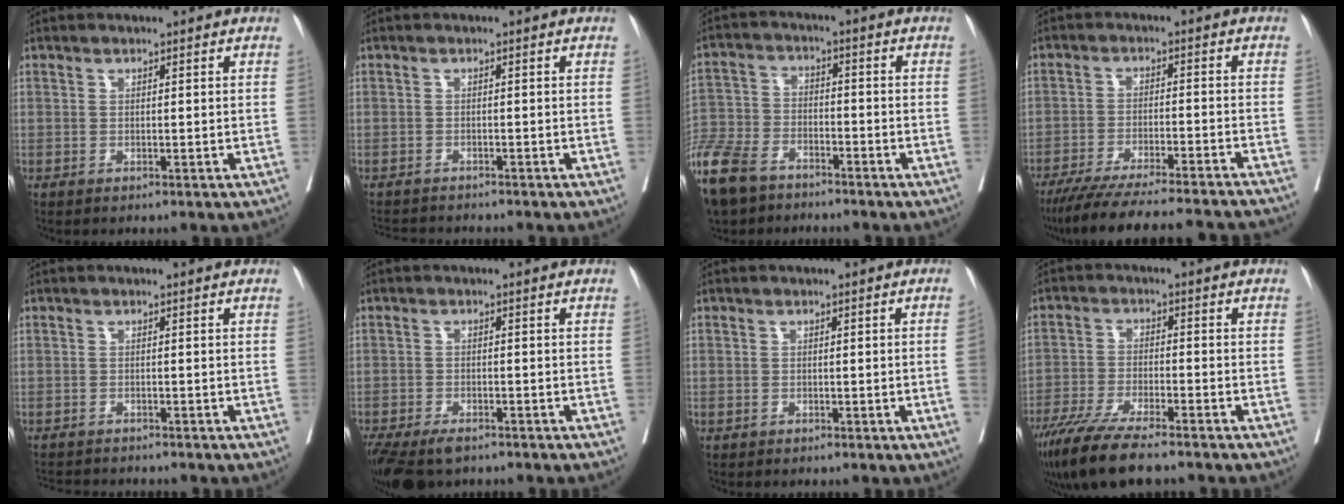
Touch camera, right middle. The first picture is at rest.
{"total": 5.3, "force": [-5.1, 0.8, 1.2], "torque": [-0.015, -0.008, -0.078]}
{"total": 14.3, "force": [-10.7, 6.5, 7.0], "torque": [-0.175, -0.027, -0.199]}
{"total": 20.6, "force": [-18.7, 0.3, 8.5], "torque": [-0.116, -0.042, -0.263]}
{"total": 4.5, "force": [-4.4, 0.7, 1.0], "torque": [-0.013, -0.010, -0.068]}
{"total": 9.2, "force": [-6.5, 3.9, 5.1], "torque": [-0.102, -0.013, -0.104]}
{"total": 1.1, "force": [-0.3, 0.2, 1.1], "torque": [-0.019, 0.008, -0.003]}
{"total": 10.9, "force": [-8.7, 1.3, 6.4], "torque": [-0.111, -0.029, -0.148]}